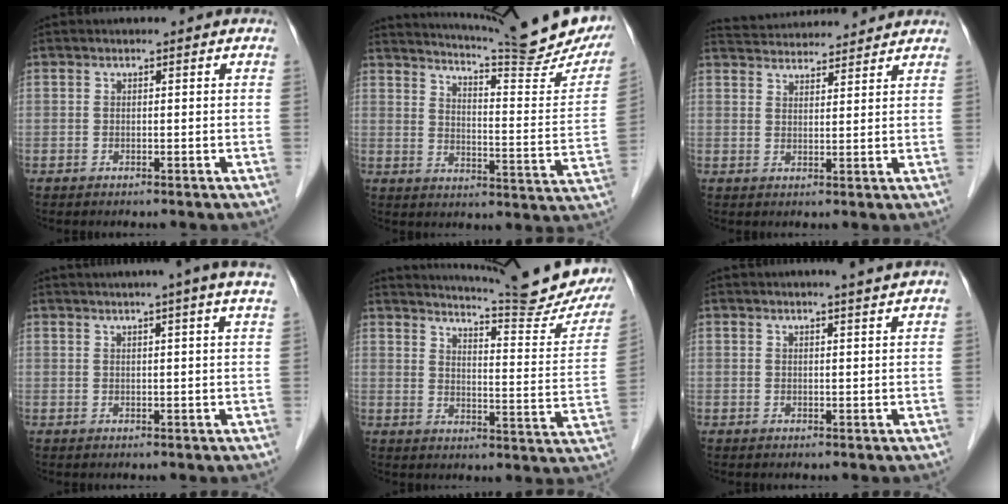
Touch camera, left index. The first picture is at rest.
{"total": 22.4, "force": [20.3, 1.3, 9.4], "torque": [-0.142, -0.071, 0.252]}
{"total": 11.7, "force": [11.3, 1.4, 2.7], "torque": [-0.049, 0.034, 0.164]}
{"total": 7.9, "force": [6.3, -1.6, 4.4], "torque": [-0.054, 0.019, 0.062]}
{"total": 21.3, "force": [19.6, 0.4, 8.5], "torque": [-0.125, -0.082, 0.235]}
{"total": 3.8, "force": [3.2, -0.8, 1.8], "torque": [-0.024, 0.004, 0.035]}